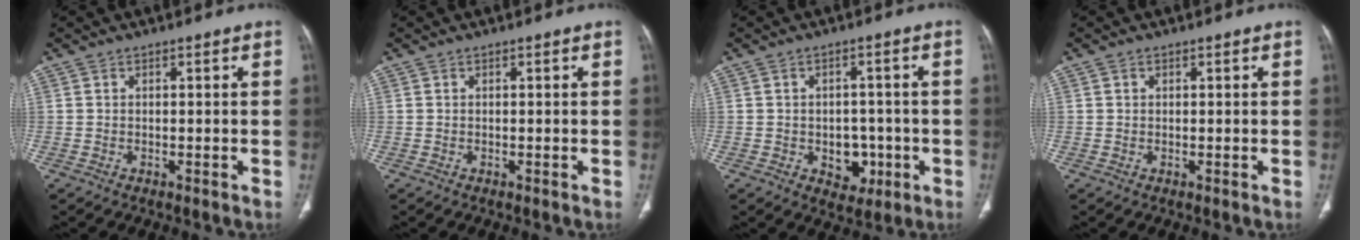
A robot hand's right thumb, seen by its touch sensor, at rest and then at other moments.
{"total": 0.0}
{"total": 6.3, "force": [-1.6, 4.8, 3.7], "torque": [-0.016, 0.012, -0.011]}
{"total": 0.6, "force": [0.2, 0.5, 0.2], "torque": [-0.002, 0.000, 0.004]}